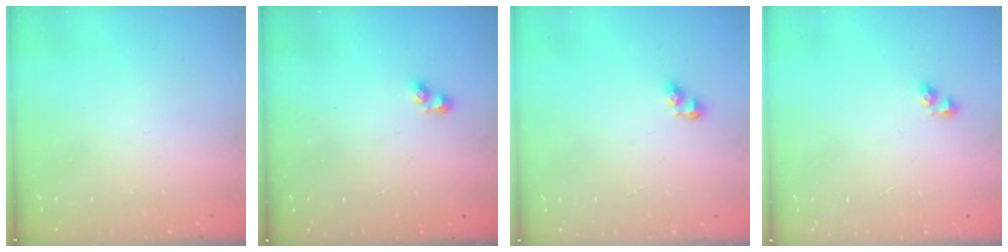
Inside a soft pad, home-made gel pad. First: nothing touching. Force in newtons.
{"total": 1.9, "press": 1.9, "slide": 0.3}
{"total": 3.2, "press": 3.2, "slide": 0.4}
{"total": 3.9, "press": 3.9, "slide": 0.6}